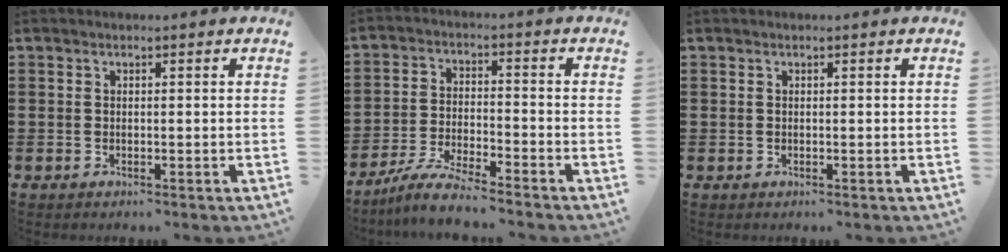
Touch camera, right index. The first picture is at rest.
{"total": 6.0, "force": [-5.6, 0.1, 2.1], "torque": [-0.054, -0.007, -0.111]}
{"total": 0.0}